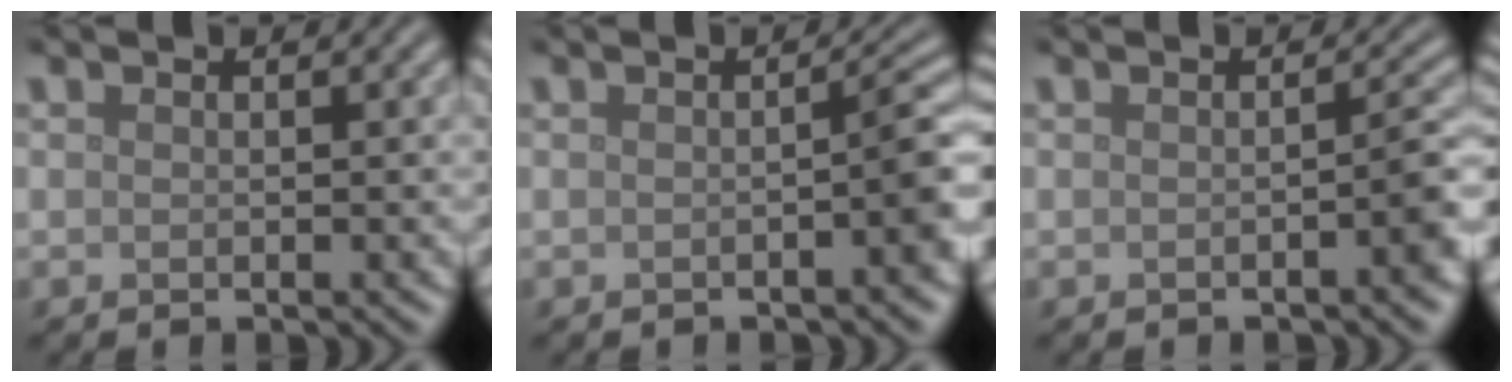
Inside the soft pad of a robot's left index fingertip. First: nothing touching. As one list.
[{"total": 2.5, "force": [-0.5, 0.5, 2.5], "torque": [-0.027, 0.011, -0.011]}, {"total": 1.9, "force": [-0.6, 0.4, 1.8], "torque": [-0.020, 0.006, -0.011]}]